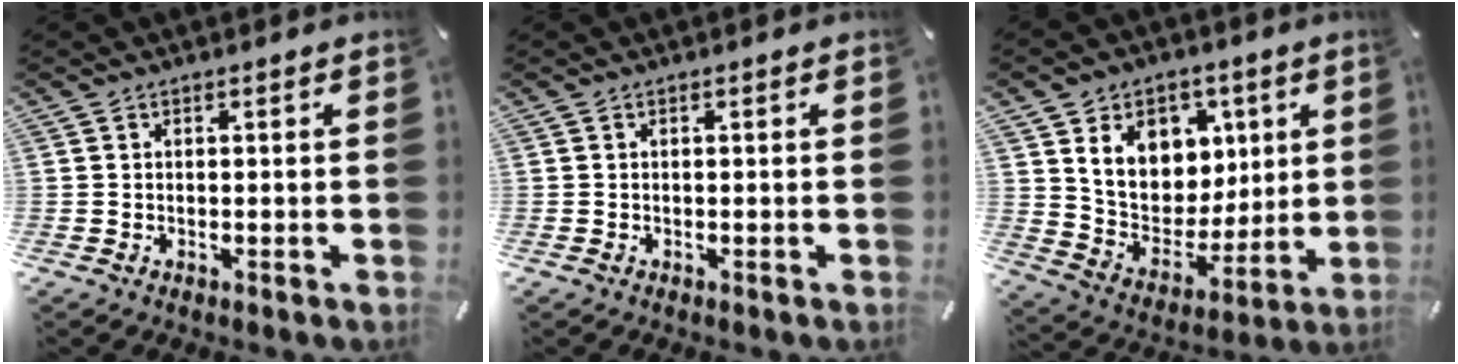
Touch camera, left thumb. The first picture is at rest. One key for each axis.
{"total": 0.0}
{"total": 13.7, "fx": 5.8, "fy": 11.4, "fz": 5.1, "tx": -0.091, "ty": -0.034, "tz": 0.117}